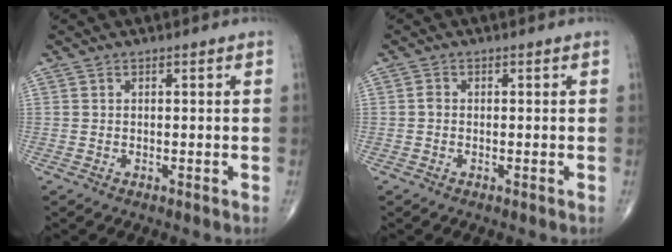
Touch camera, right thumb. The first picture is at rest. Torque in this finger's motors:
{"motor_torque": [0.08, 0.04, 0.20, 0.11, 0.02]}